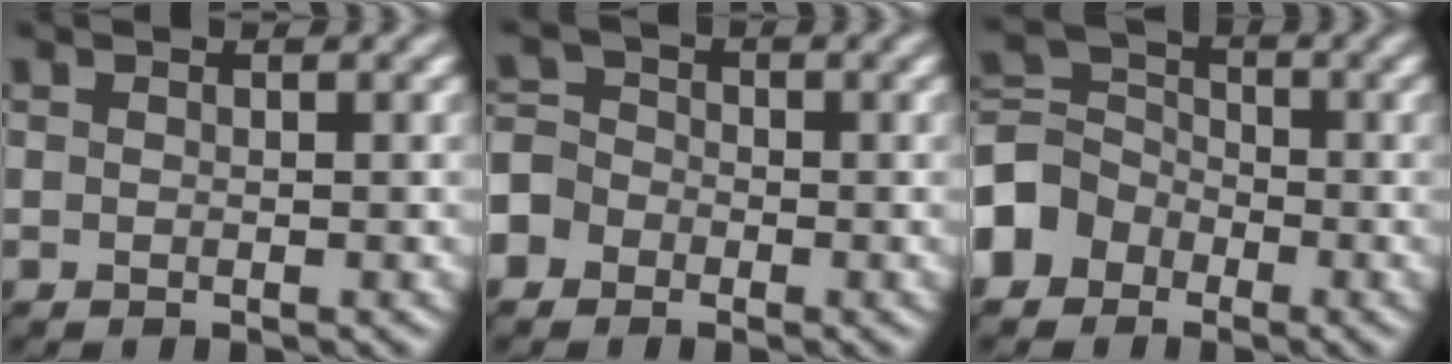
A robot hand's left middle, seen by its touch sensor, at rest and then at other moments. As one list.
[{"total": 4.6, "force": [-2.8, 3.5, 0.7], "torque": [0.000, 0.006, -0.066]}, {"total": 4.8, "force": [-2.9, 3.7, 0.9], "torque": [-0.018, 0.014, -0.071]}]